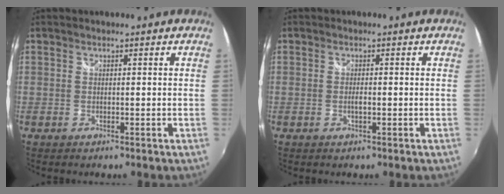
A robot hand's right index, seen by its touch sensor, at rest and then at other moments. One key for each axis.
{"total": 1.0, "fx": -0.4, "fy": 0.2, "fz": 1.0, "tx": -0.020, "ty": -0.001, "tz": -0.008}